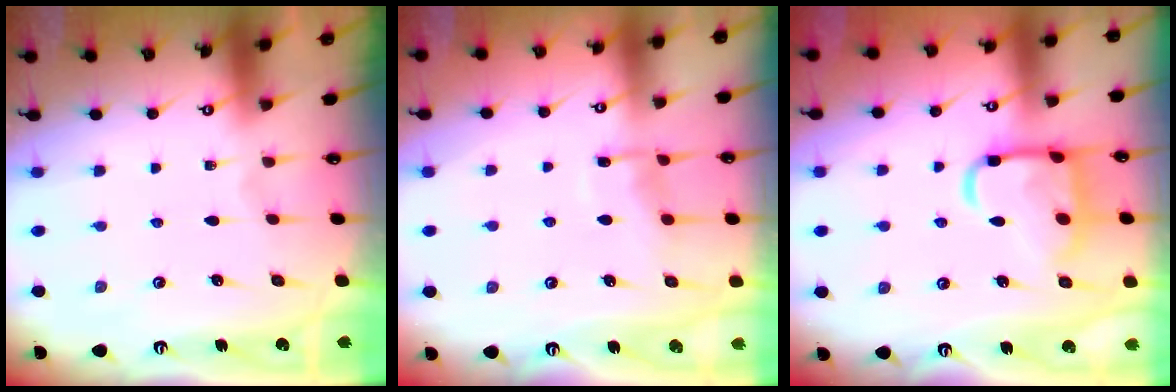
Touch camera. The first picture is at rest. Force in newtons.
{"total": 7.7, "press": 7.7, "slide": 0.8}
{"total": 15.6, "press": 15.5, "slide": 1.4}